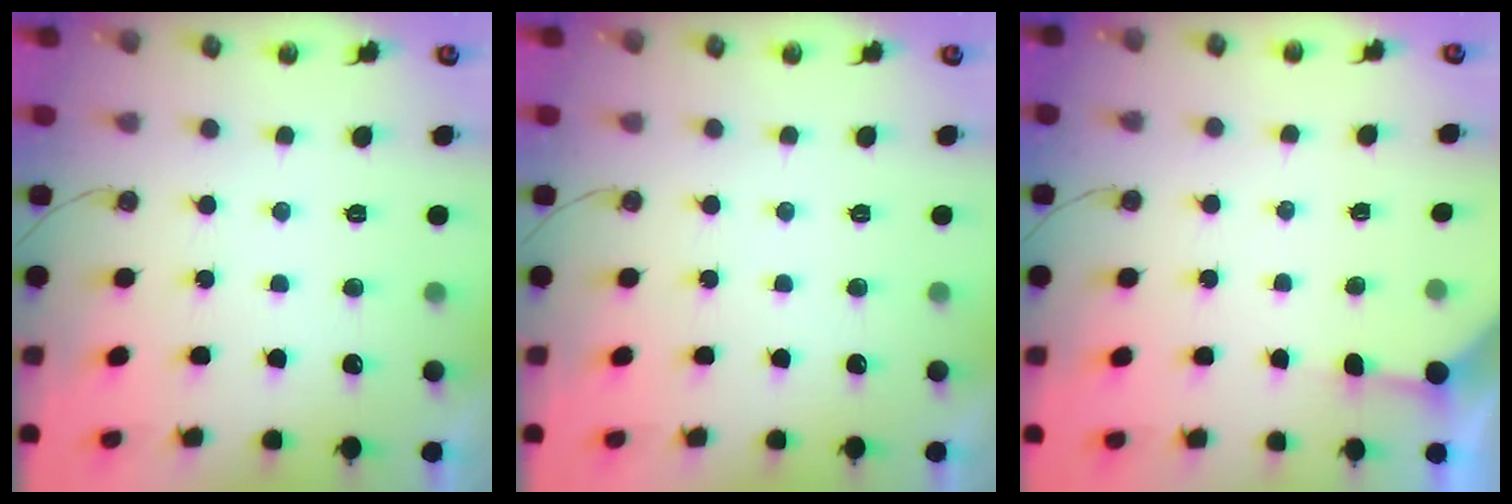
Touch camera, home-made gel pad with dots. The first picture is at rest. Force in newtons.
{"total": 0.0}
{"total": 2.4, "press": 2.3, "slide": 0.3}